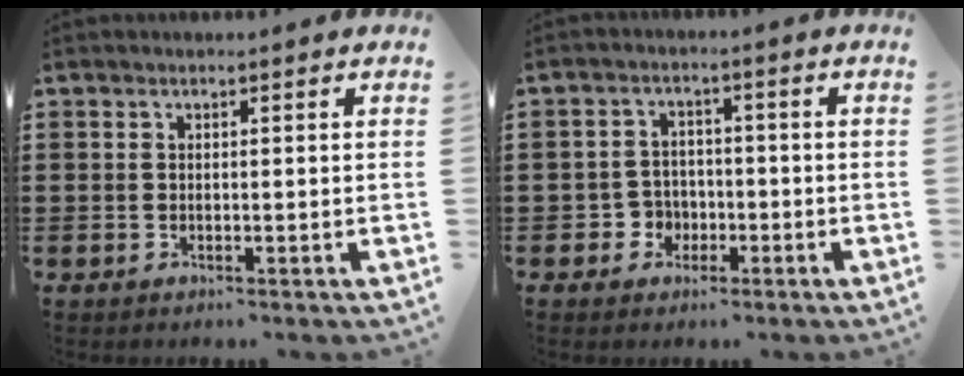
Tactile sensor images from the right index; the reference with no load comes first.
{"total": 3.6, "force": [-1.5, 3.1, 1.1], "torque": [-0.031, 0.002, -0.029]}